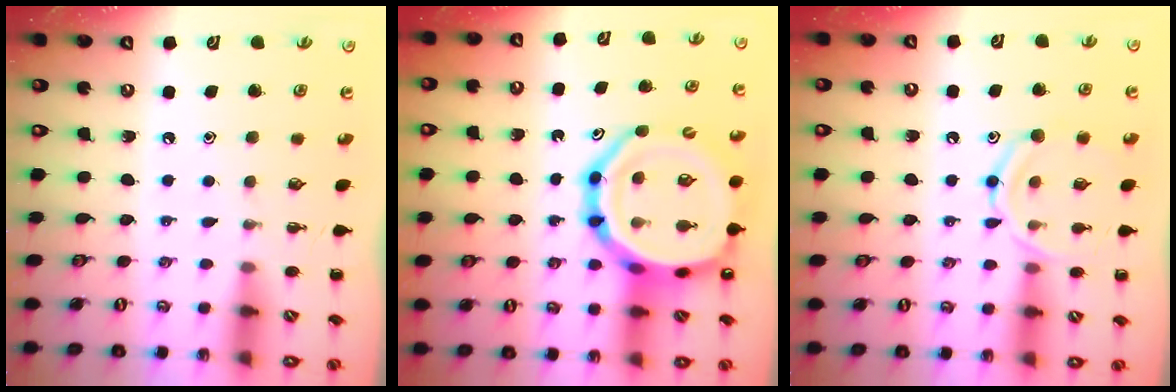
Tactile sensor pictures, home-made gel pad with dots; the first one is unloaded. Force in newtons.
{"total": 22.1, "press": 21.6, "slide": 4.2}
{"total": 13.2, "press": 13.1, "slide": 1.2}